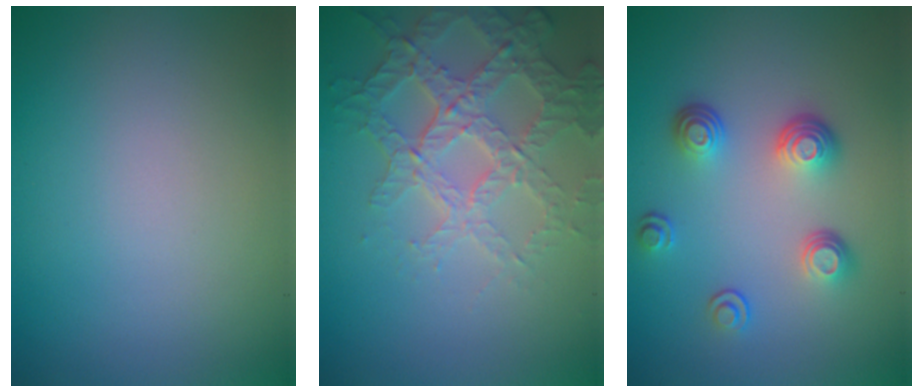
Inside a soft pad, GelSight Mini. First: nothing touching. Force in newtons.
{"total": 4.0, "press": 3.9, "slide": 1.0}
{"total": 3.6, "press": 2.8, "slide": 2.3}